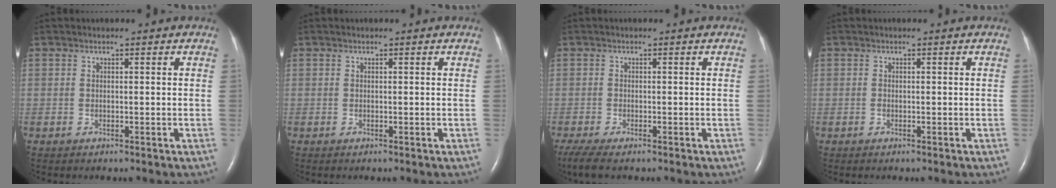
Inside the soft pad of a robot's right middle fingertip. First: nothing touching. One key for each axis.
{"total": 0.0}
{"total": 4.3, "fx": -3.2, "fy": 0.8, "fz": 2.7, "tx": -0.058, "ty": -0.015, "tz": -0.055}
{"total": 0.0}